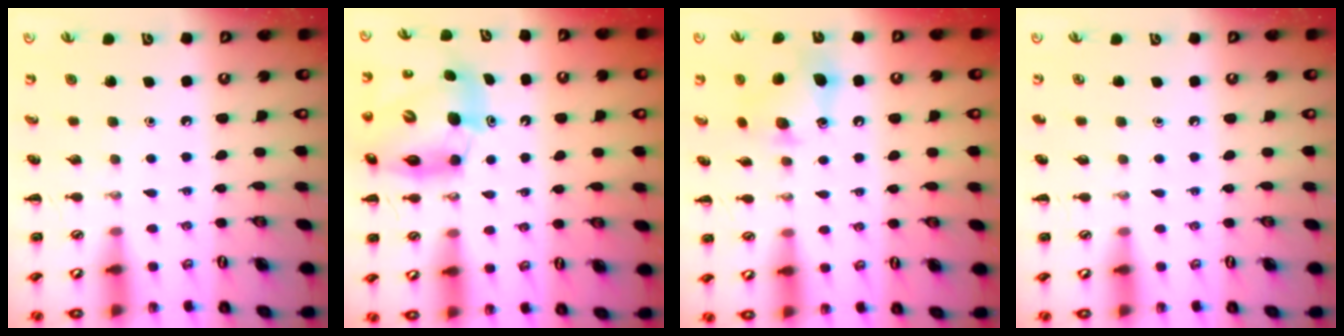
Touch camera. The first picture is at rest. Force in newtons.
{"total": 12.9, "press": 12.4, "slide": 3.6}
{"total": 9.9, "press": 9.8, "slide": 1.6}
{"total": 0.0}